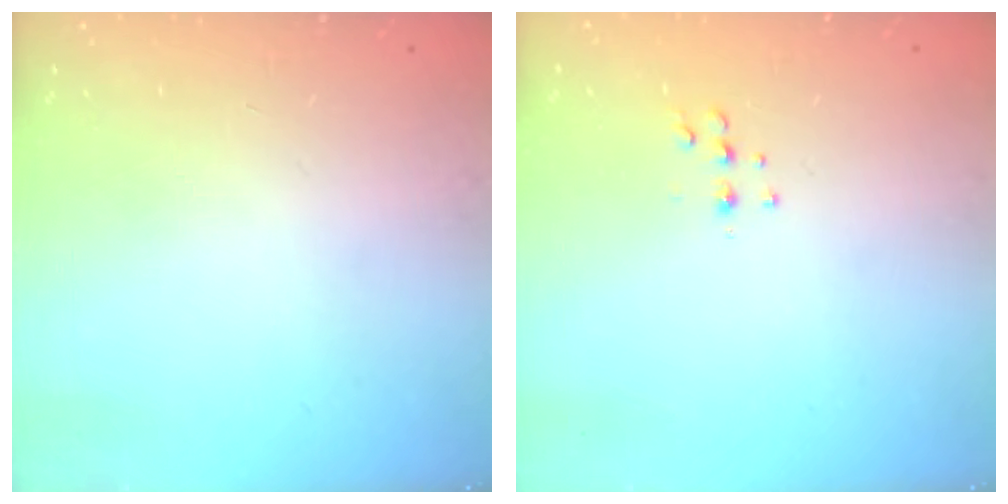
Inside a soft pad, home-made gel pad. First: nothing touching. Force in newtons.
{"total": 4.9, "press": 4.8, "slide": 1.1}